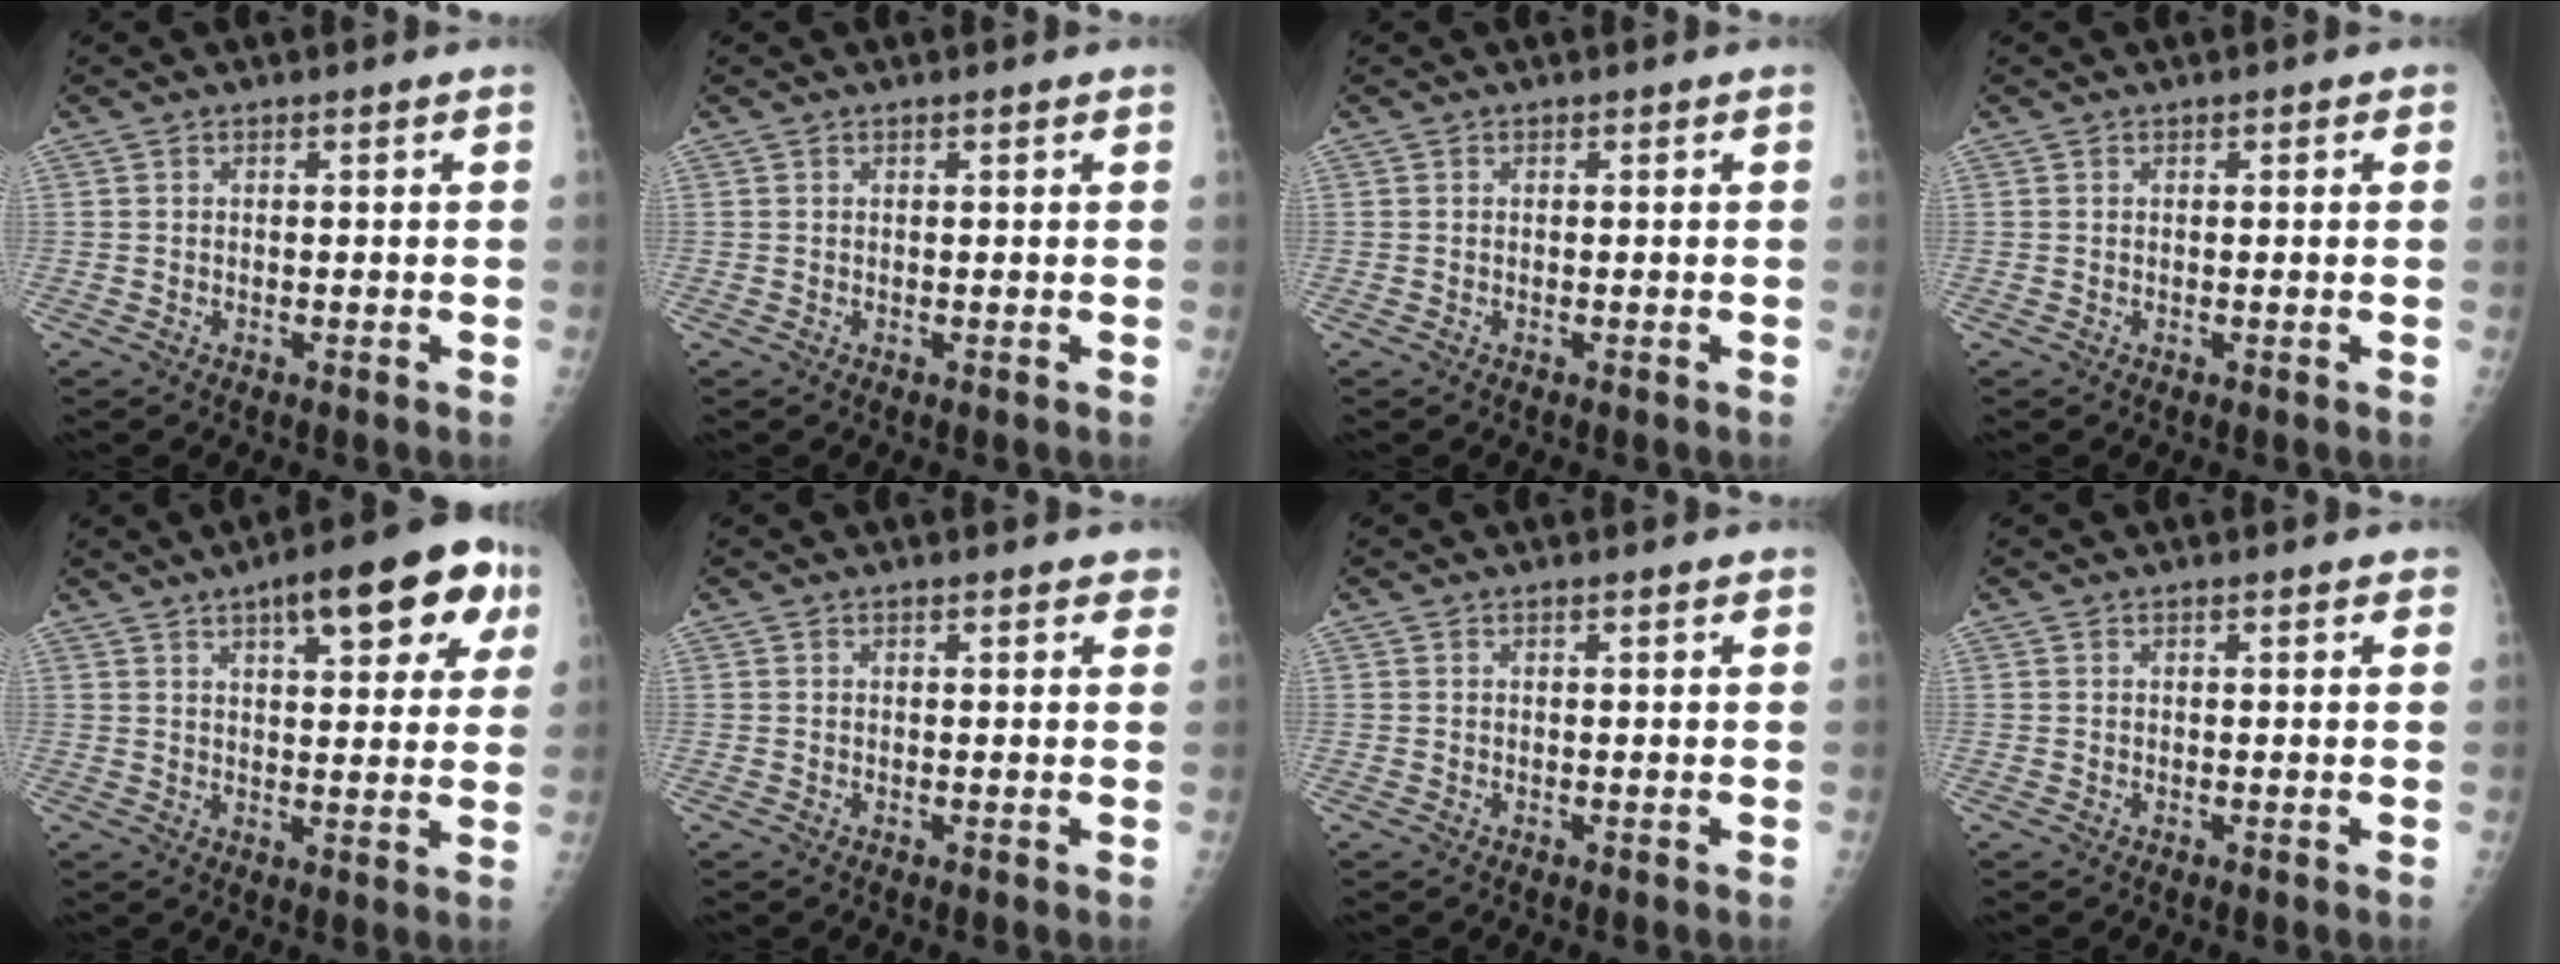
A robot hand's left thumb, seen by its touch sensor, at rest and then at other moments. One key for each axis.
{"total": 0.6, "fx": 0.4, "fy": 0.0, "fz": 0.4, "tx": -0.006, "ty": 0.002, "tz": 0.005}
{"total": 0.0}
{"total": 1.0, "fx": 0.5, "fy": 0.4, "fz": 0.8, "tx": -0.009, "ty": 0.002, "tz": 0.003}
{"total": 15.2, "fx": 7.5, "fy": 5.4, "fz": 12.1, "tx": -0.125, "ty": -0.005, "tz": 0.096}
{"total": 2.6, "fx": 1.9, "fy": 0.9, "fz": 1.6, "tx": -0.002, "ty": 0.001, "tz": 0.019}
{"total": 1.0, "fx": 0.7, "fy": 0.2, "fz": 0.7, "tx": -0.007, "ty": 0.002, "tz": 0.009}
{"total": 1.4, "fx": 1.0, "fy": 0.4, "fz": 0.9, "tx": -0.008, "ty": 0.001, "tz": 0.010}